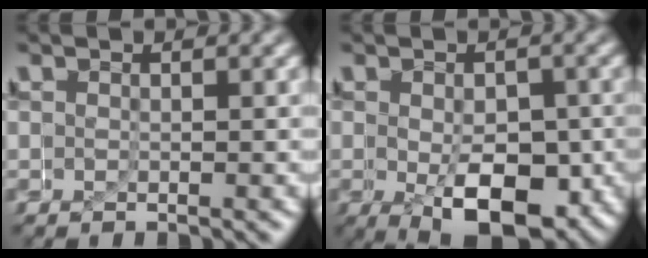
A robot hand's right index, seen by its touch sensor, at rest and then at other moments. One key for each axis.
{"total": 6.1, "fx": -2.7, "fy": 2.5, "fz": 4.8, "tx": -0.068, "ty": -0.030, "tz": -0.029}